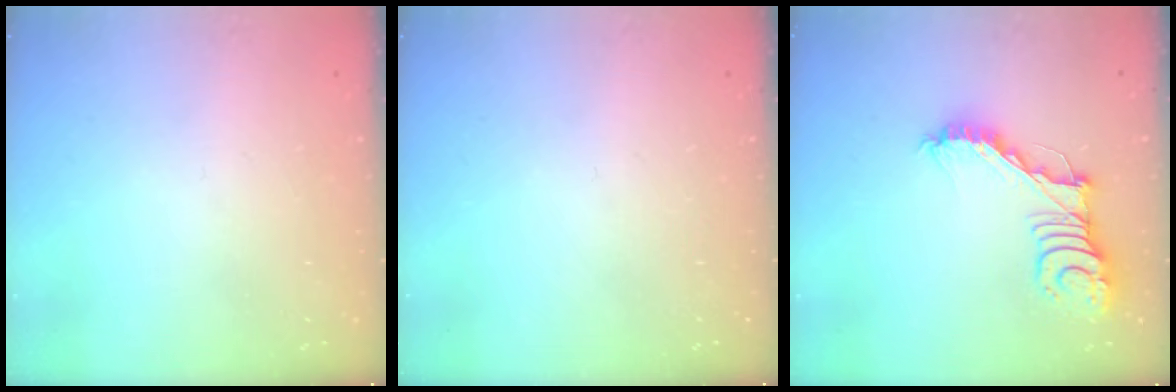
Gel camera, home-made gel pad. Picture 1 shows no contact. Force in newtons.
{"total": 0.0}
{"total": 15.6, "press": 15.6, "slide": 0.5}